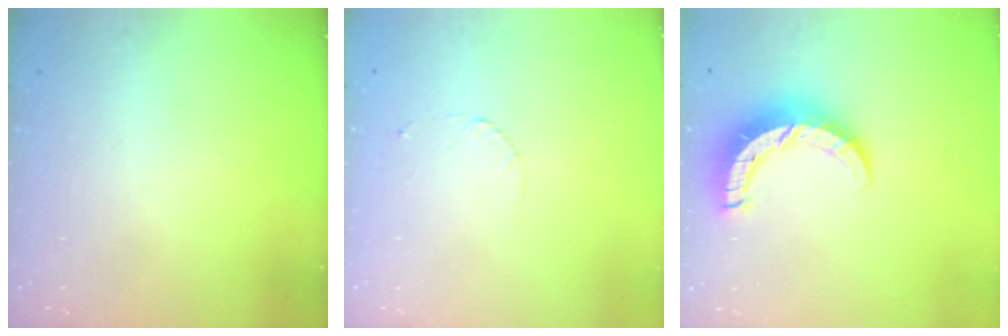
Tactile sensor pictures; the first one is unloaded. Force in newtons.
{"total": 1.6, "press": 1.6, "slide": 0.2}
{"total": 9.7, "press": 9.7, "slide": 0.2}